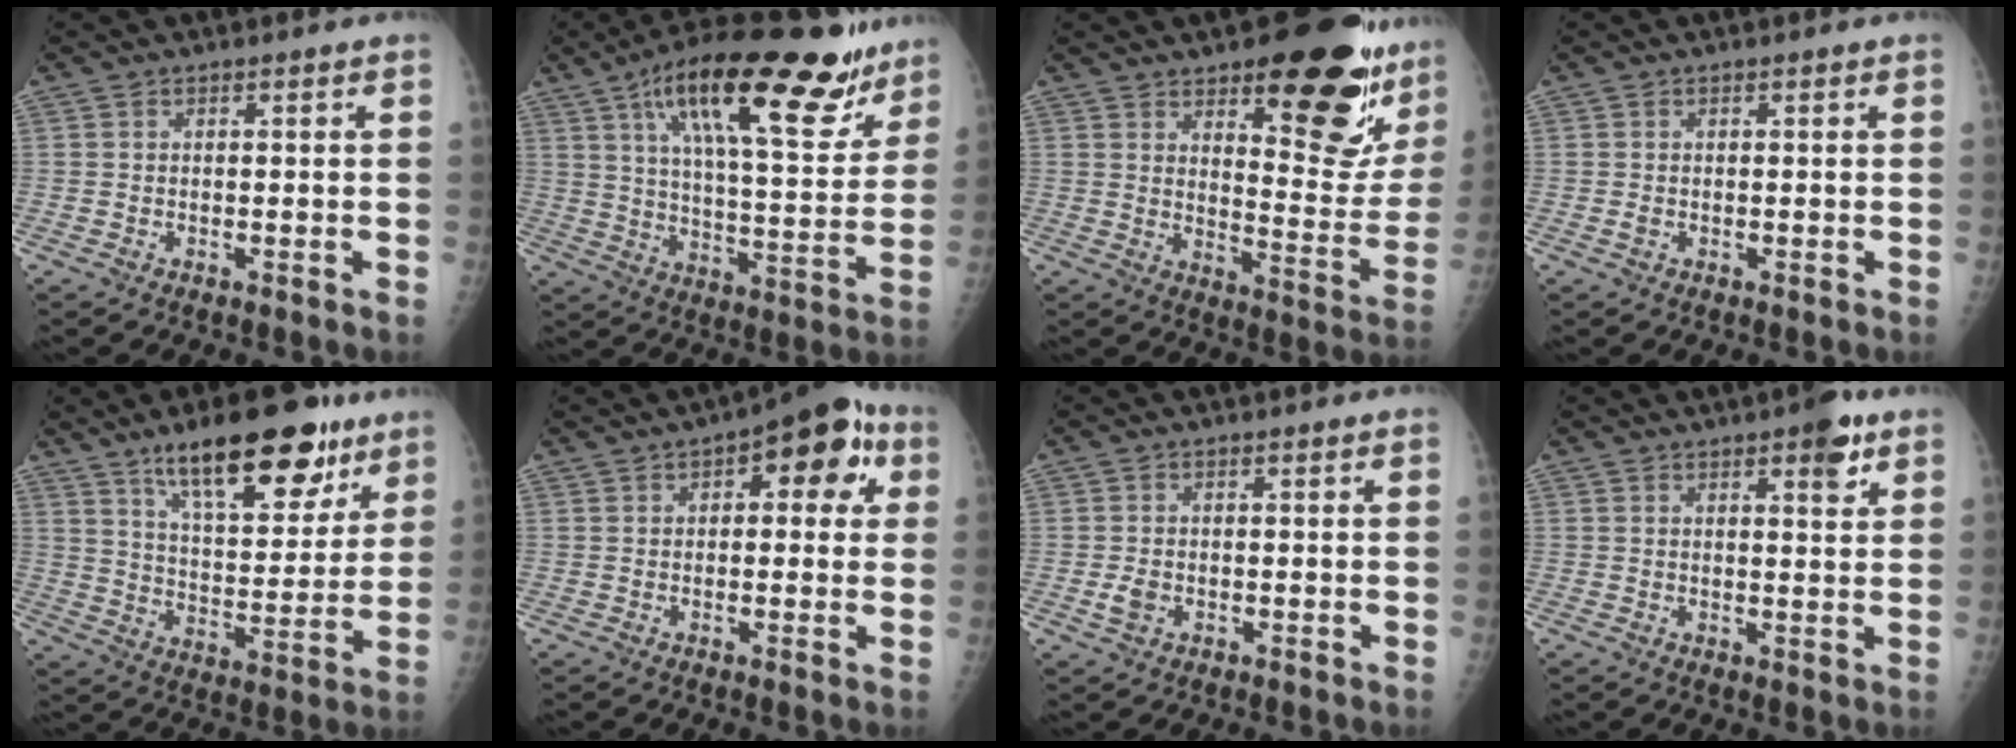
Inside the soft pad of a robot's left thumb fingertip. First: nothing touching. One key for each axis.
{"total": 26.5, "fx": 15.6, "fy": 8.8, "fz": 19.5, "tx": -0.265, "ty": -0.034, "tz": 0.240}
{"total": 23.0, "fx": 13.1, "fy": 7.9, "fz": 17.2, "tx": -0.175, "ty": -0.075, "tz": 0.180}
{"total": 0.5, "fx": -0.1, "fy": 0.5, "fz": 0.2, "tx": -0.004, "ty": -0.001, "tz": -0.002}
{"total": 20.2, "fx": 12.9, "fy": 7.5, "fz": 13.6, "tx": -0.164, "ty": -0.056, "tz": 0.207}
{"total": 11.1, "fx": 3.9, "fy": 5.6, "fz": 8.8, "tx": -0.069, "ty": 0.017, "tz": 0.037}
{"total": 2.2, "fx": -0.7, "fy": 1.7, "fz": 1.2, "tx": -0.021, "ty": -0.001, "tz": -0.011}
{"total": 5.2, "fx": 2.9, "fy": 1.7, "fz": 3.9, "tx": -0.040, "ty": -0.012, "tz": 0.034}